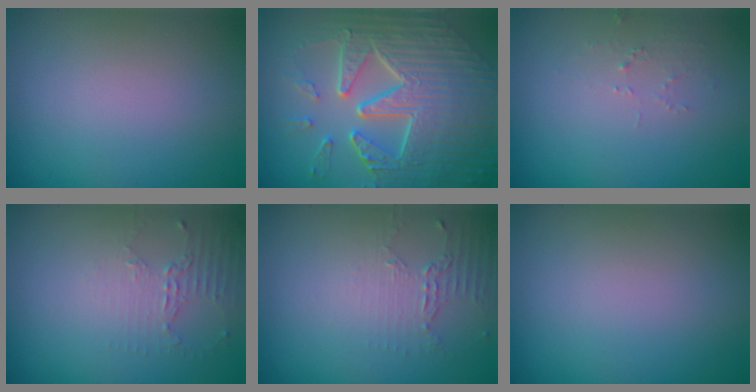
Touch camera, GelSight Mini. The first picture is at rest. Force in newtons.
{"total": 9.4, "press": 6.4, "slide": 6.9}
{"total": 1.1, "press": 1.1, "slide": 0.1}
{"total": 2.2, "press": 1.6, "slide": 1.5}
{"total": 2.0, "press": 1.5, "slide": 1.4}
{"total": 0.0}